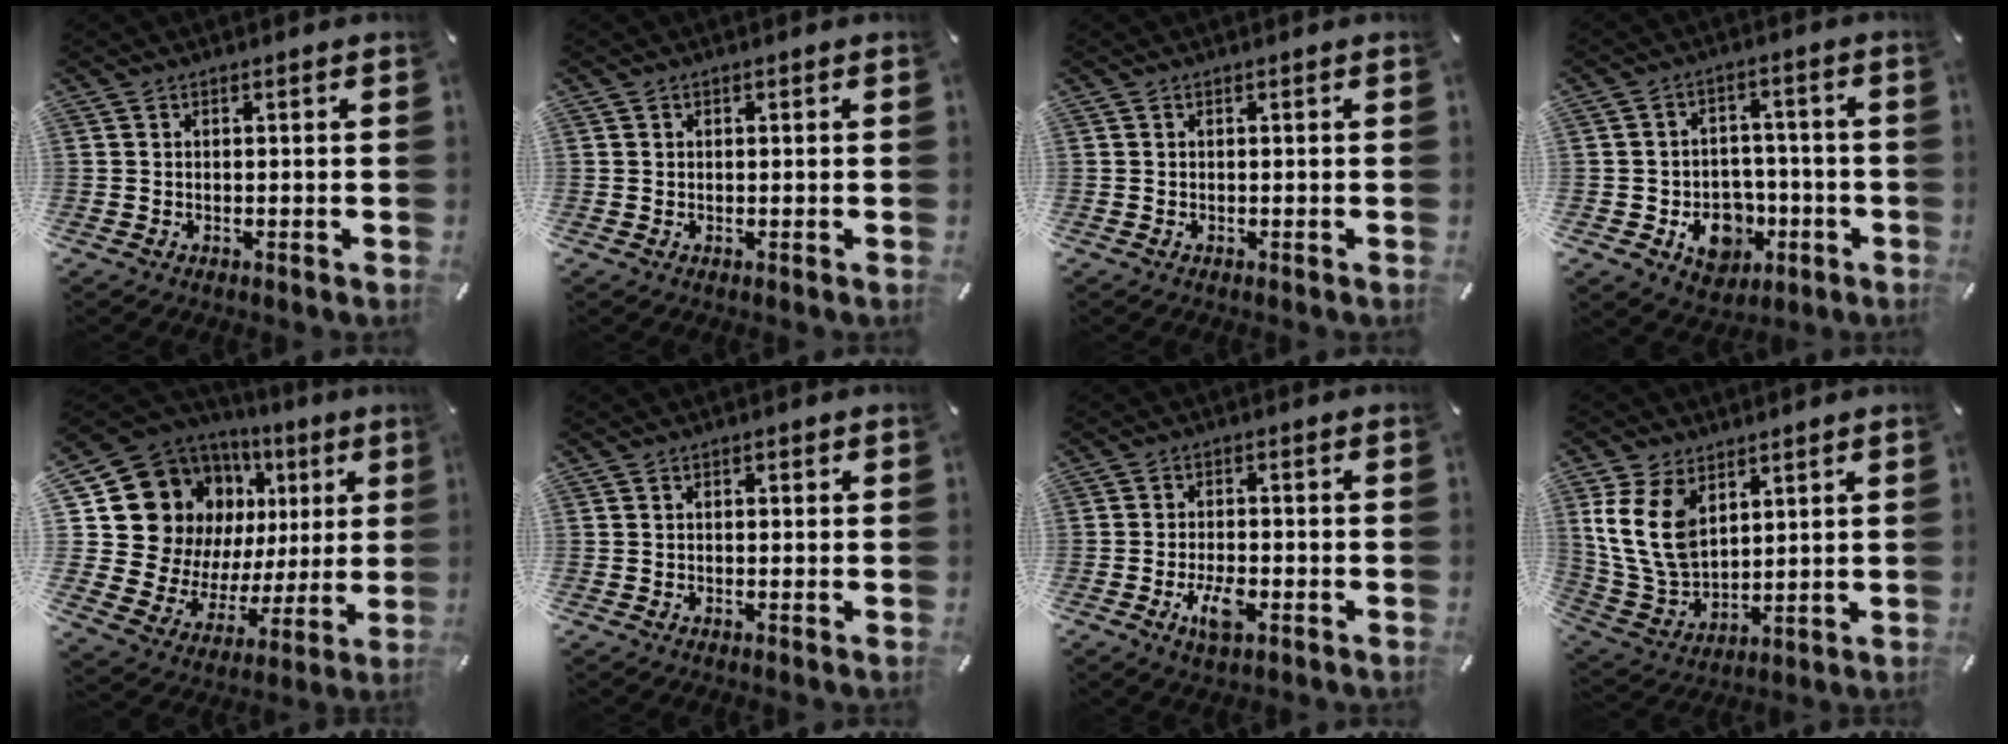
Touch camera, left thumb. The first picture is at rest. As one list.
[{"total": 0.6, "force": [0.1, 0.6, 0.1], "torque": [0.000, 0.005, 0.001]}, {"total": 0.0}, {"total": 9.6, "force": [-3.0, 8.4, 3.6], "torque": [-0.047, 0.019, -0.042]}, {"total": 19.6, "force": [8.6, 15.4, 8.5], "torque": [-0.153, -0.069, 0.182]}, {"total": 0.7, "force": [0.0, 0.6, 0.4], "torque": [-0.007, 0.005, -0.002]}, {"total": 5.9, "force": [-2.4, 2.8, 4.6], "torque": [-0.099, 0.004, -0.045]}, {"total": 13.7, "force": [5.5, 9.5, 8.2], "torque": [-0.217, -0.019, 0.103]}]